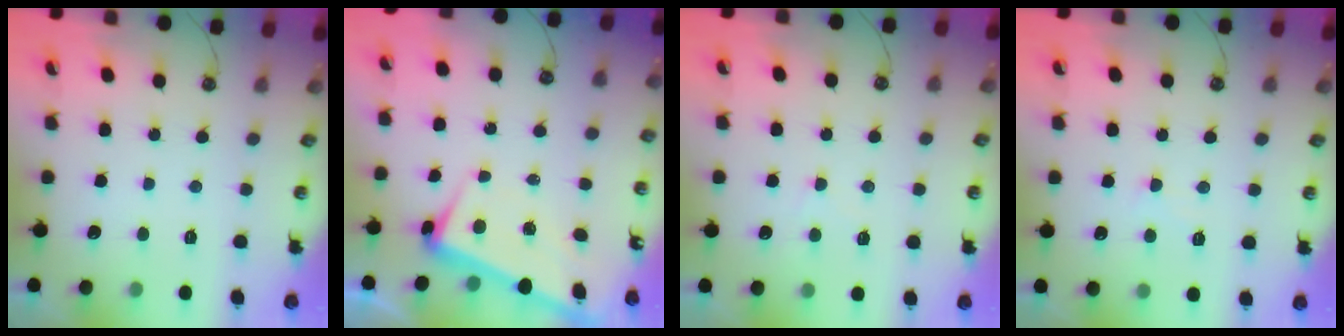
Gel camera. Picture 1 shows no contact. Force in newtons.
{"total": 3.0, "press": 2.8, "slide": 0.9}
{"total": 1.9, "press": 1.8, "slide": 0.3}
{"total": 0.6, "press": 0.5, "slide": 0.4}